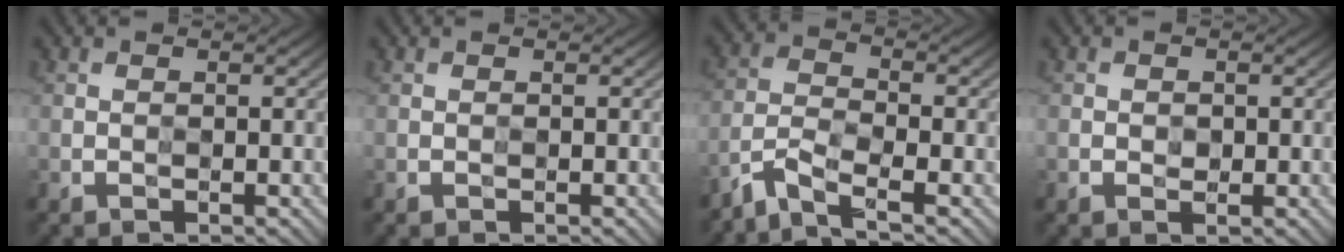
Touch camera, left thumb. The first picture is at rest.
{"total": 0.0}
{"total": 4.4, "force": [-4.0, 0.6, 1.7], "torque": [-0.043, -0.004, -0.089]}
{"total": 0.9, "force": [0.3, 0.8, -0.1], "torque": [0.006, 0.002, 0.007]}